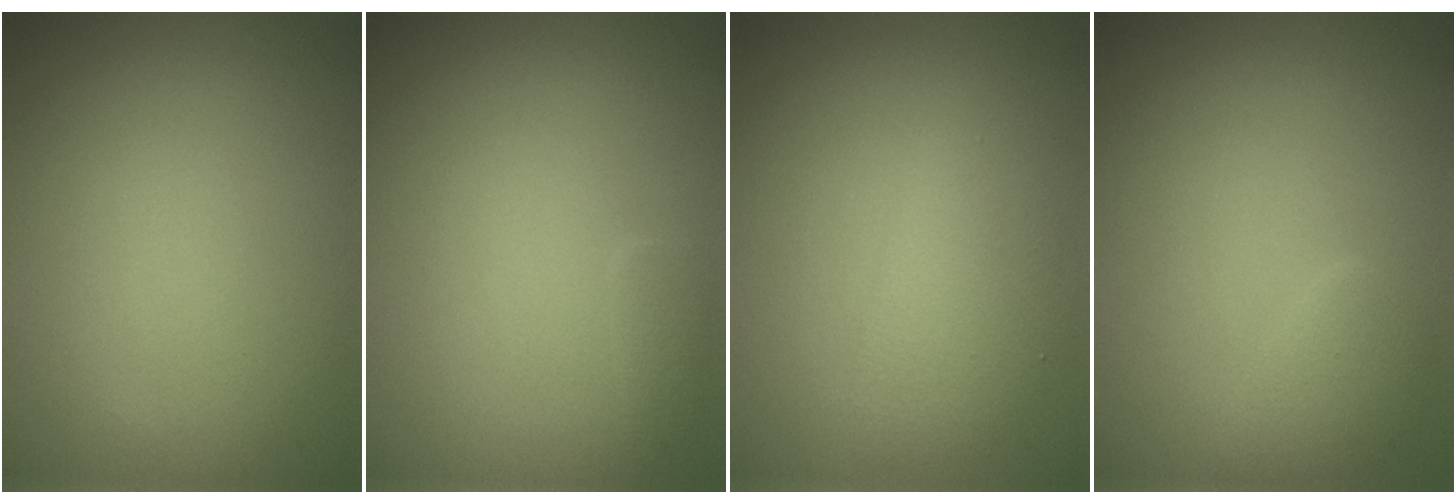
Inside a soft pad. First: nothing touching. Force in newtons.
{"total": 0.9, "press": 0.9, "slide": 0.1}
{"total": 2.8, "press": 2.8, "slide": 0.1}
{"total": 1.6, "press": 1.6, "slide": 0.2}